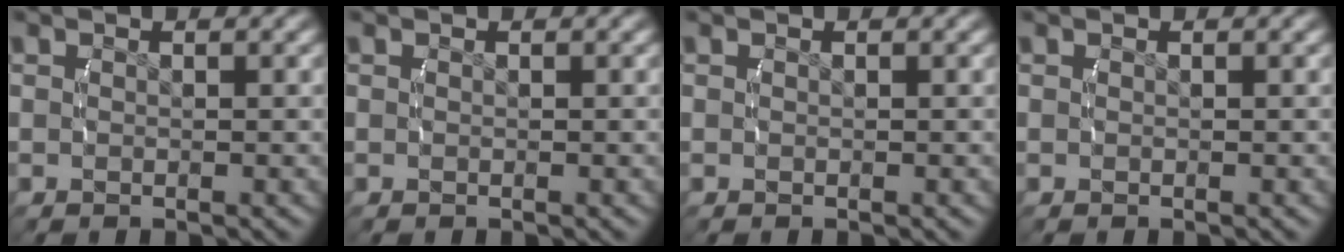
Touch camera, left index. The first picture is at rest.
{"total": 0.0}
{"total": 0.0}
{"total": 0.0}